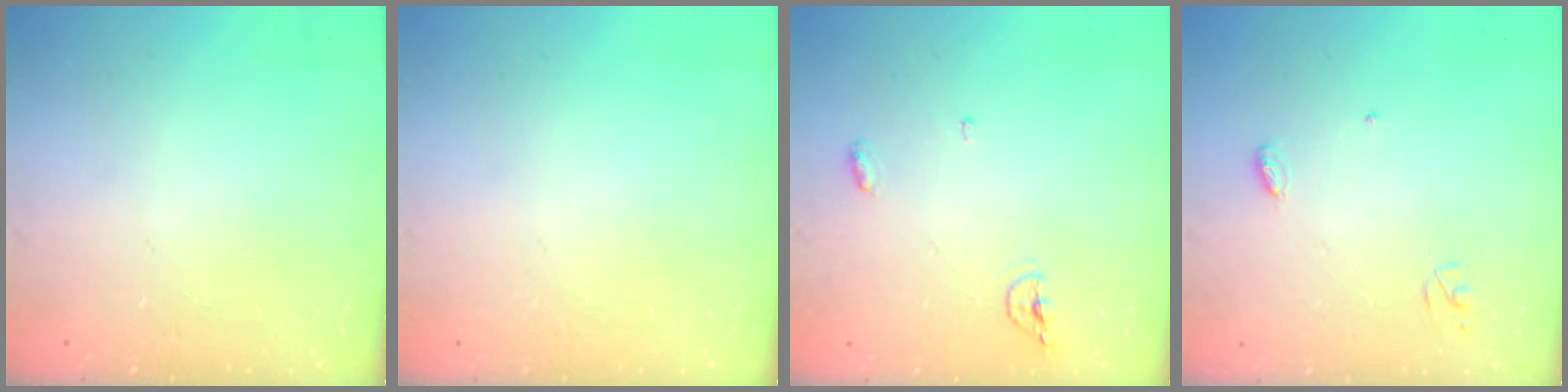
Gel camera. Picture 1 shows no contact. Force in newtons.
{"total": 0.0}
{"total": 4.8, "press": 4.7, "slide": 1.1}
{"total": 3.5, "press": 3.5, "slide": 0.2}